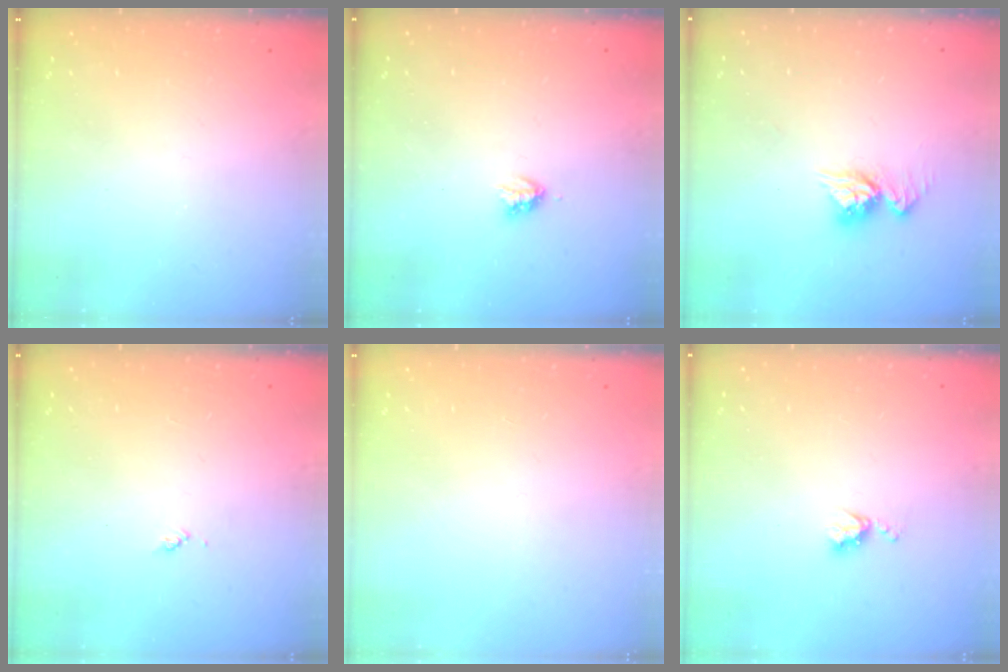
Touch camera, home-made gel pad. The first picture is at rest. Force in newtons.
{"total": 2.9, "press": 2.9, "slide": 0.5}
{"total": 9.4, "press": 9.4, "slide": 0.9}
{"total": 4.0, "press": 3.9, "slide": 0.5}
{"total": 0.0}
{"total": 5.2, "press": 5.2, "slide": 0.5}